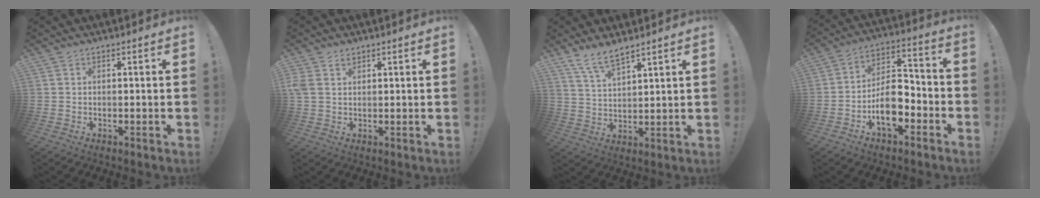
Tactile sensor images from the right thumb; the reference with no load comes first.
{"total": 3.4, "force": [2.0, 2.2, 1.7], "torque": [-0.025, -0.008, 0.038]}
{"total": 7.1, "force": [6.0, 1.6, 3.6], "torque": [-0.077, -0.030, 0.111]}
{"total": 12.6, "force": [-5.8, 7.3, 8.5], "torque": [-0.151, 0.034, -0.100]}